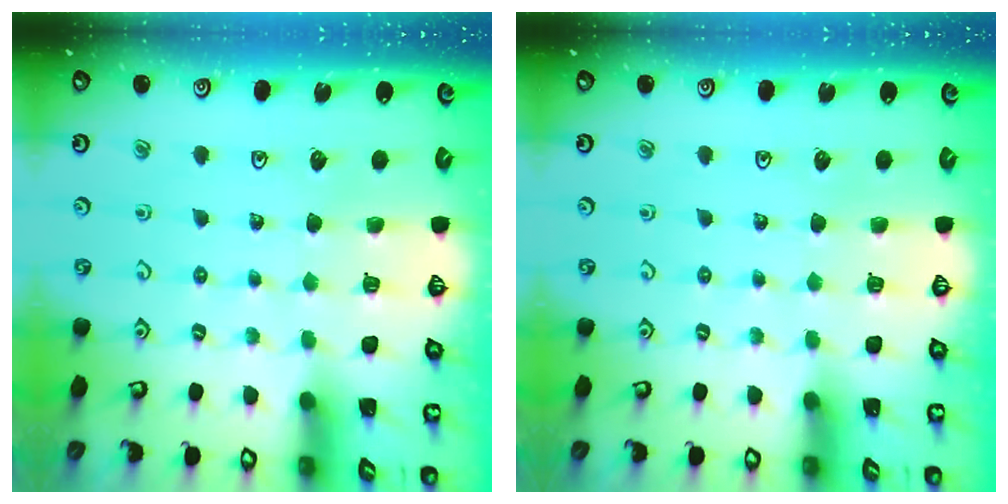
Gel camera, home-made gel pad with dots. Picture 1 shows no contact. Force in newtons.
{"total": 0.0}